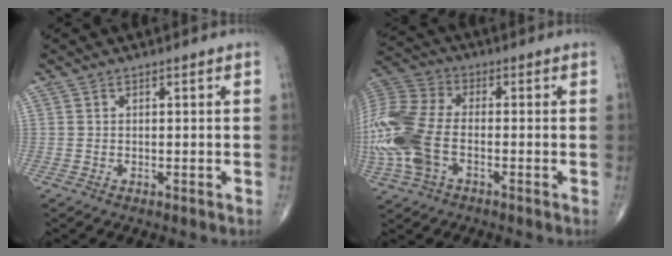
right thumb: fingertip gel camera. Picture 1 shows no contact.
{"total": 18.5, "force": [-3.8, 10.8, 14.5], "torque": [-0.365, 0.014, -0.073]}